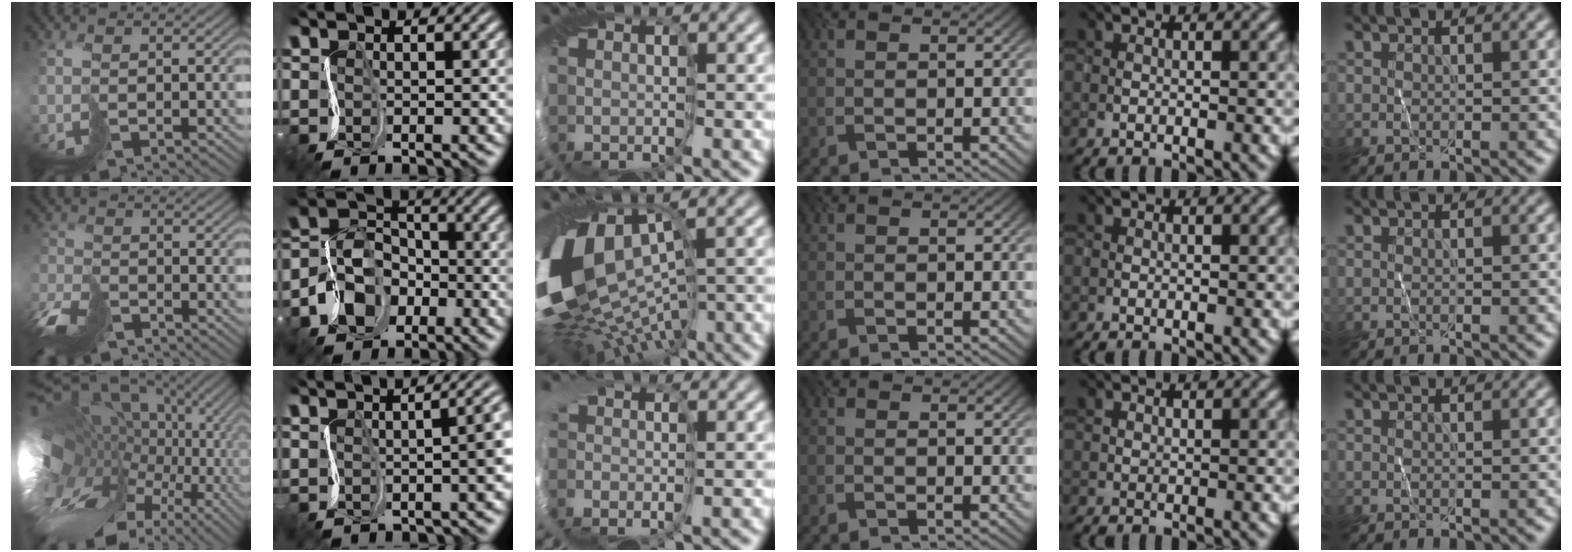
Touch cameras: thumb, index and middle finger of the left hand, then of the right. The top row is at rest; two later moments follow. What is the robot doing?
{"motion": "cut", "object": "receipt paper"}